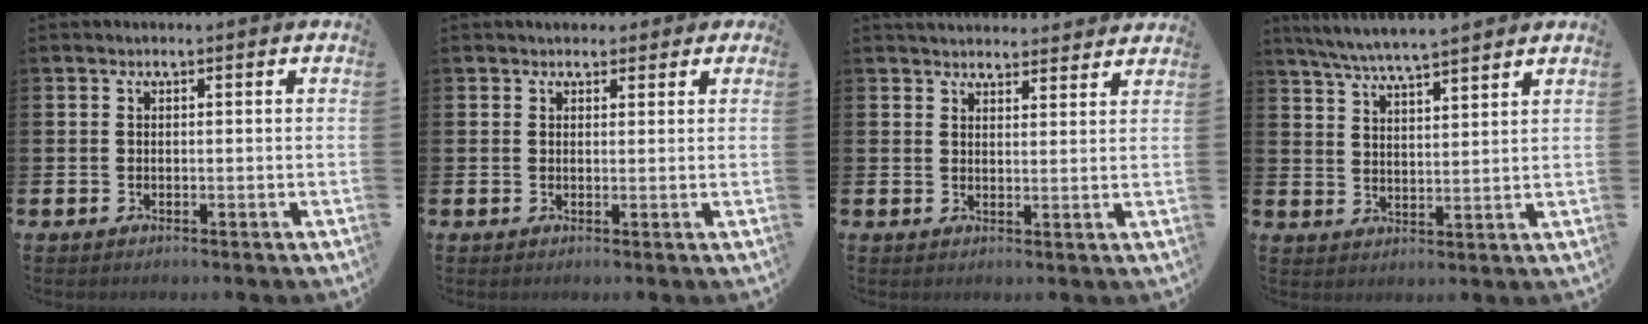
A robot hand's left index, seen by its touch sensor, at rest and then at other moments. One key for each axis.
{"total": 2.0, "fx": 1.6, "fy": 1.2, "fz": 0.0, "tx": 0.005, "ty": 0.001, "tz": 0.027}
{"total": 3.8, "fx": 3.7, "fy": 0.7, "fz": 0.1, "tx": 0.000, "ty": -0.020, "tz": 0.067}
{"total": 5.8, "fx": 5.6, "fy": -0.1, "fz": 1.5, "tx": -0.051, "ty": -0.027, "tz": 0.100}